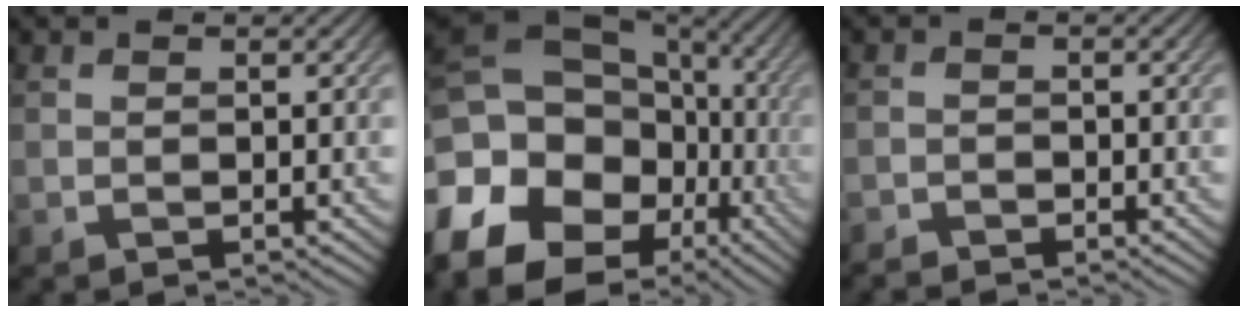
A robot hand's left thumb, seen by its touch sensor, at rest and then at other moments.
{"total": 20.2, "force": [-7.6, 14.9, 11.2], "torque": [-0.271, -0.021, -0.099]}
{"total": 2.2, "force": [-2.1, 0.5, 0.4], "torque": [-0.011, -0.003, -0.043]}